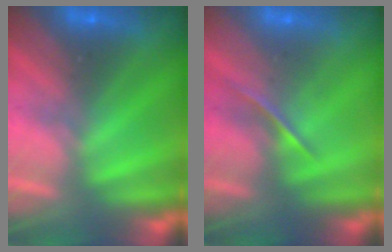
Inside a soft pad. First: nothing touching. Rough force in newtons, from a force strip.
{"total": 1.4}